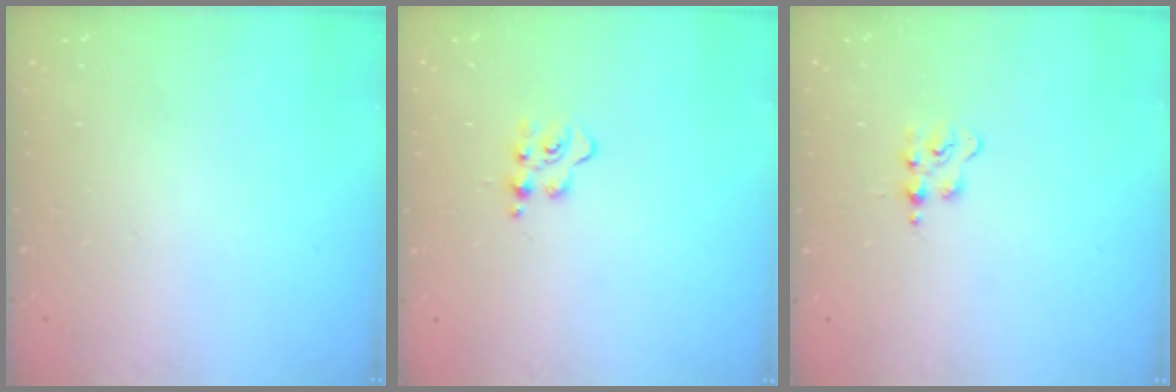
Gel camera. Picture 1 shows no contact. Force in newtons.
{"total": 5.0, "press": 5.0, "slide": 0.5}
{"total": 2.8, "press": 2.7, "slide": 0.5}